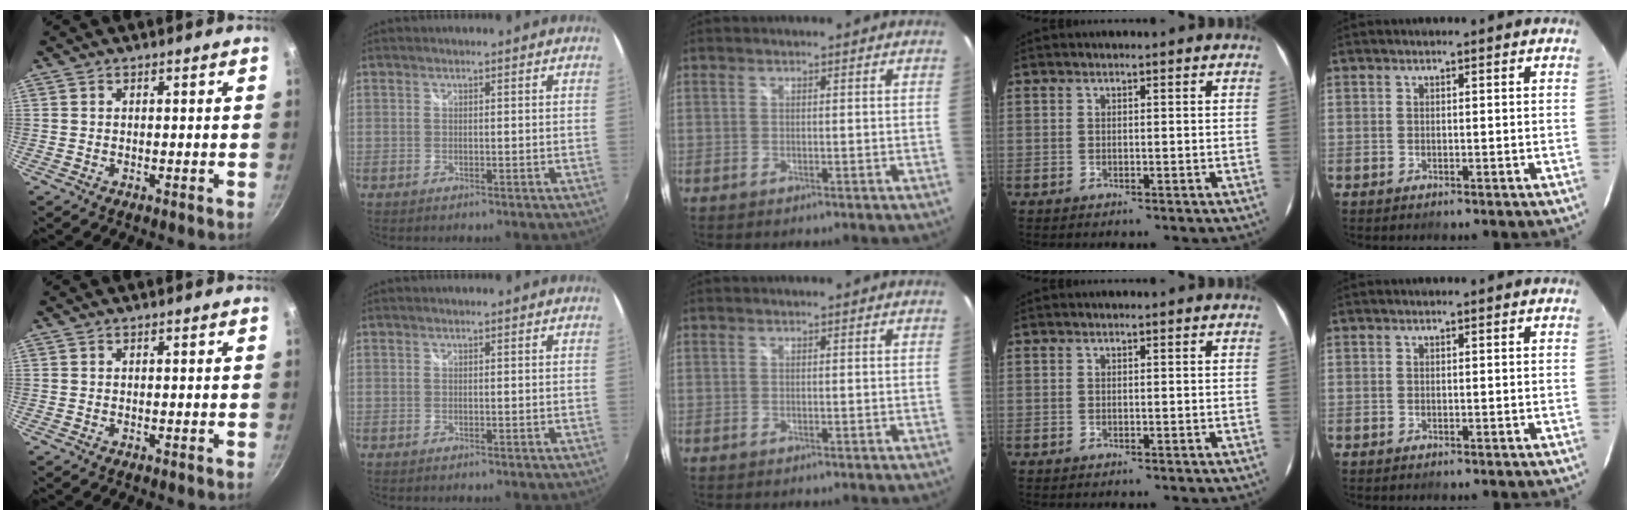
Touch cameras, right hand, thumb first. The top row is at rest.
{}